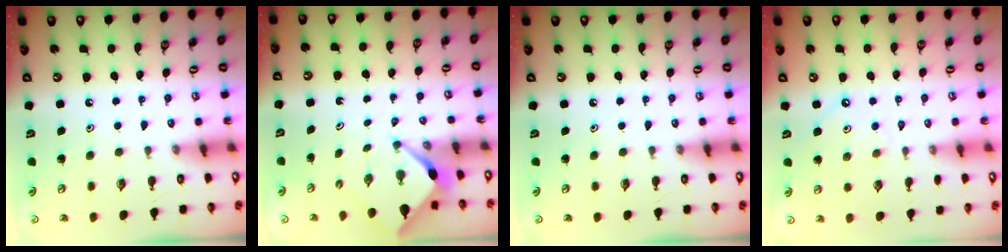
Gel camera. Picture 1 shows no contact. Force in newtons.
{"total": 2.5, "press": 2.5, "slide": 0.2}
{"total": 0.0}
{"total": 2.5, "press": 2.5, "slide": 0.5}